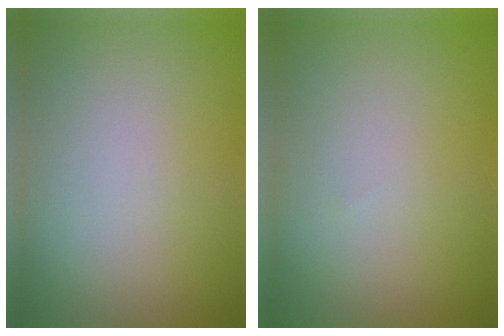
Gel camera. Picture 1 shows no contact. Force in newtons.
{"total": 0.0}